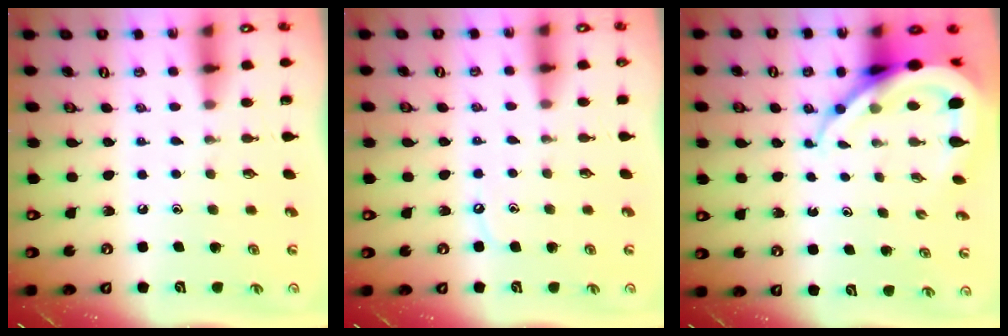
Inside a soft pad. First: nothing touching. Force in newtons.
{"total": 3.7, "press": 3.7, "slide": 0.5}
{"total": 11.5, "press": 11.4, "slide": 1.2}